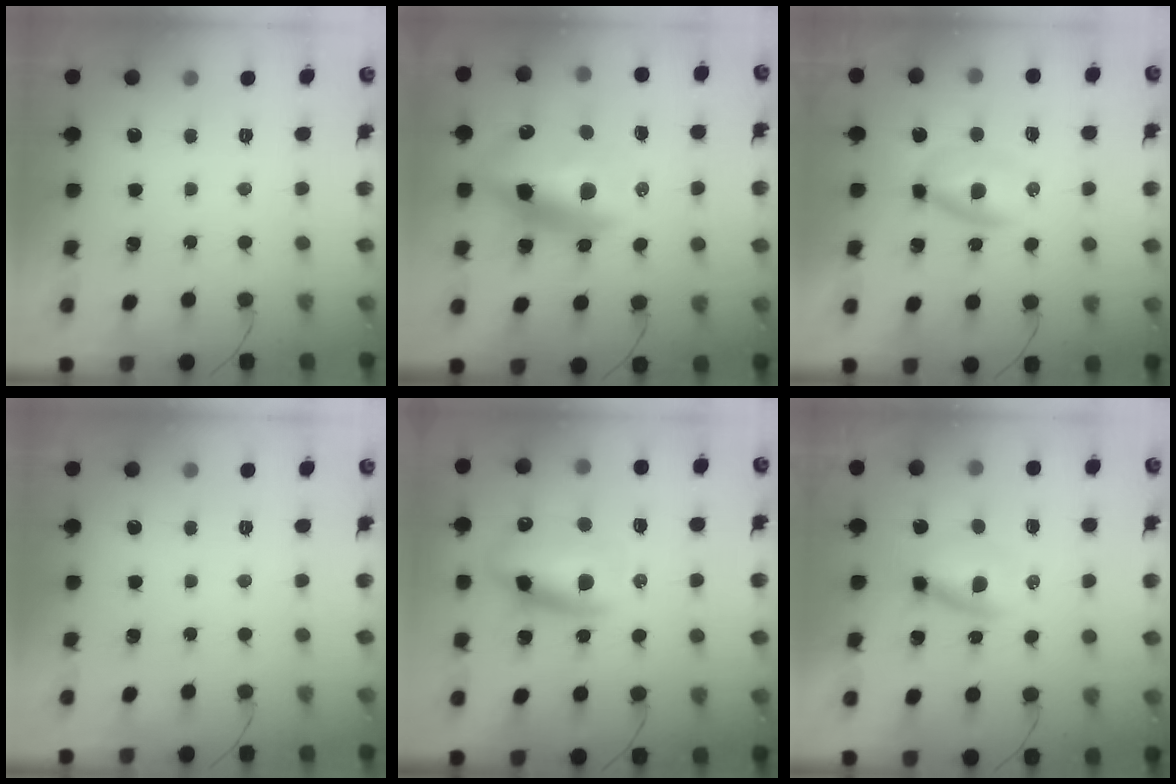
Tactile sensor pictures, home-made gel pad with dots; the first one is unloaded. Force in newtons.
{"total": 16.6, "press": 16.2, "slide": 3.6}
{"total": 3.7, "press": 3.6, "slide": 1.0}
{"total": 0.0}
{"total": 14.2, "press": 13.8, "slide": 3.6}
{"total": 5.5, "press": 5.4, "slide": 0.6}